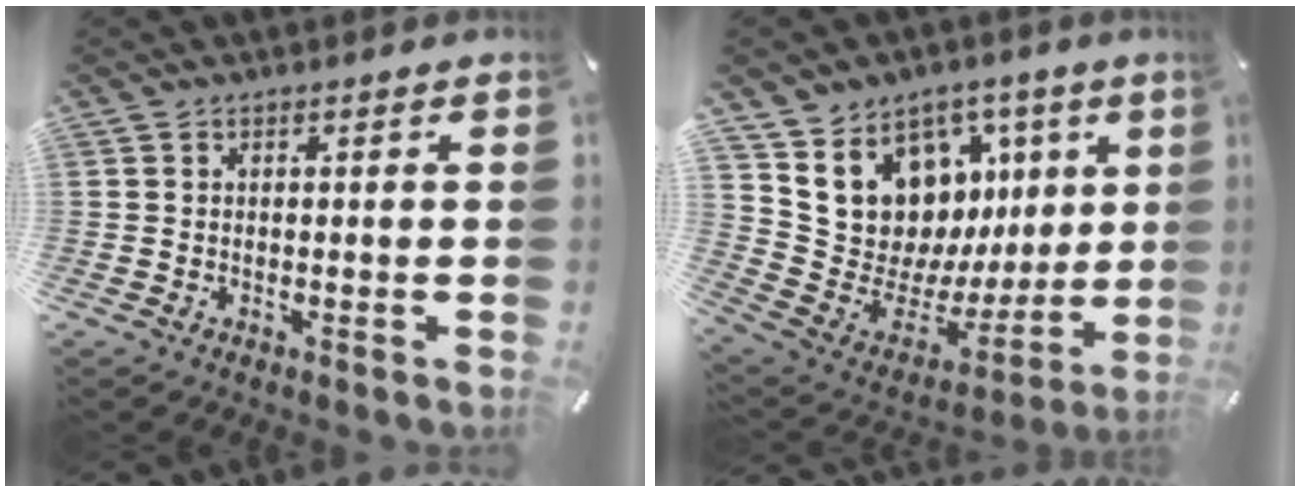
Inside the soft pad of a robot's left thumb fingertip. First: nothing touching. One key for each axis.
{"total": 13.4, "fx": 6.0, "fy": 11.6, "fz": 2.9, "tx": -0.043, "ty": -0.073, "tz": 0.129}